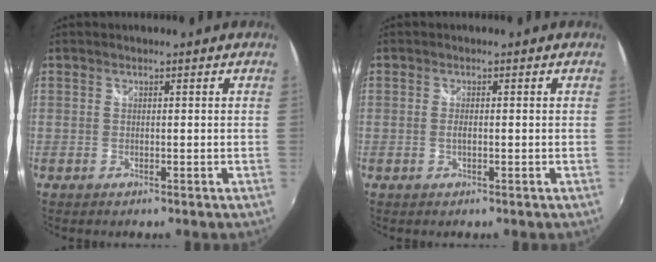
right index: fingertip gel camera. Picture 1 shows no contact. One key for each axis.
{"total": 1.0, "fx": -0.2, "fy": 0.3, "fz": 0.9, "tx": -0.020, "ty": 0.000, "tz": -0.005}